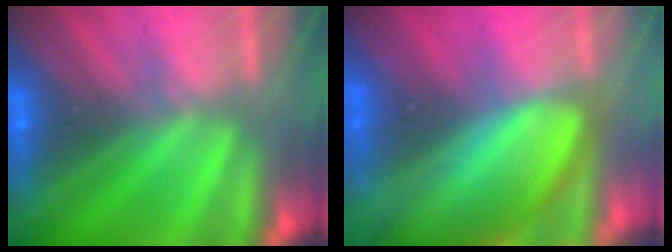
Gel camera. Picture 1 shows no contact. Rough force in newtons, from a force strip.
{"total": 11.4}